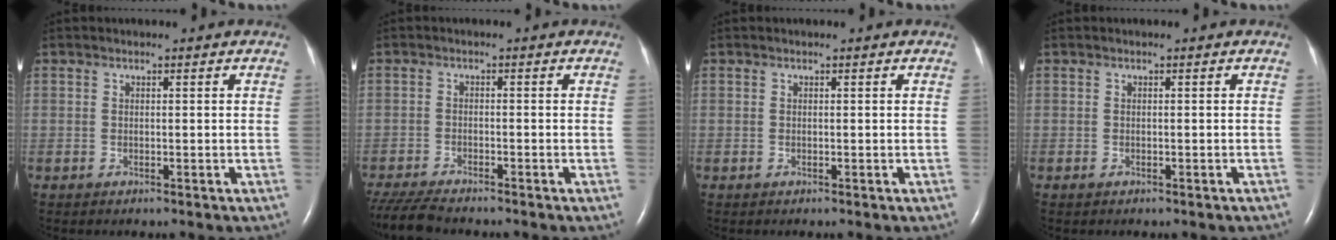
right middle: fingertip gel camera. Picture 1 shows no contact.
{"total": 7.2, "force": [-6.5, 0.7, 3.1], "torque": [-0.059, -0.022, -0.115]}
{"total": 0.0}
{"total": 0.9, "force": [-0.6, 0.5, 0.4], "torque": [-0.009, 0.001, -0.005]}